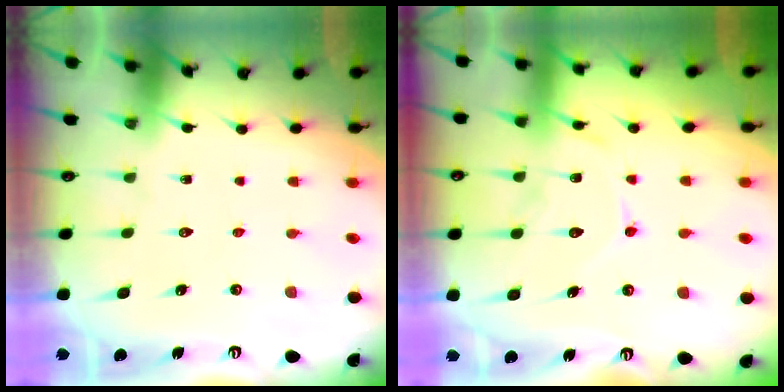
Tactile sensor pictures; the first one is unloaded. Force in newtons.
{"total": 12.4, "press": 12.4, "slide": 1.2}